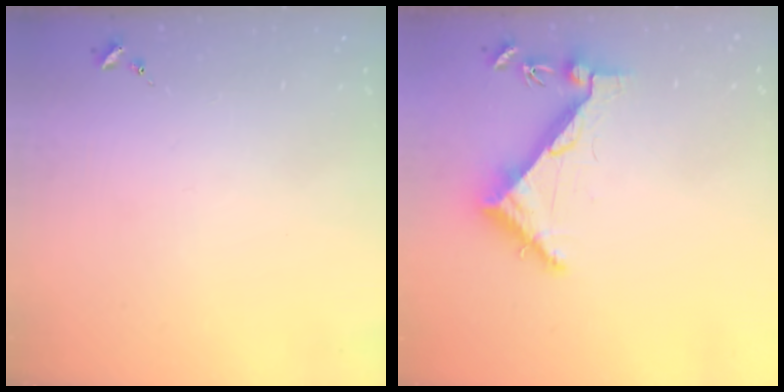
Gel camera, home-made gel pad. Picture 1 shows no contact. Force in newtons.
{"total": 6.3, "press": 6.2, "slide": 0.7}